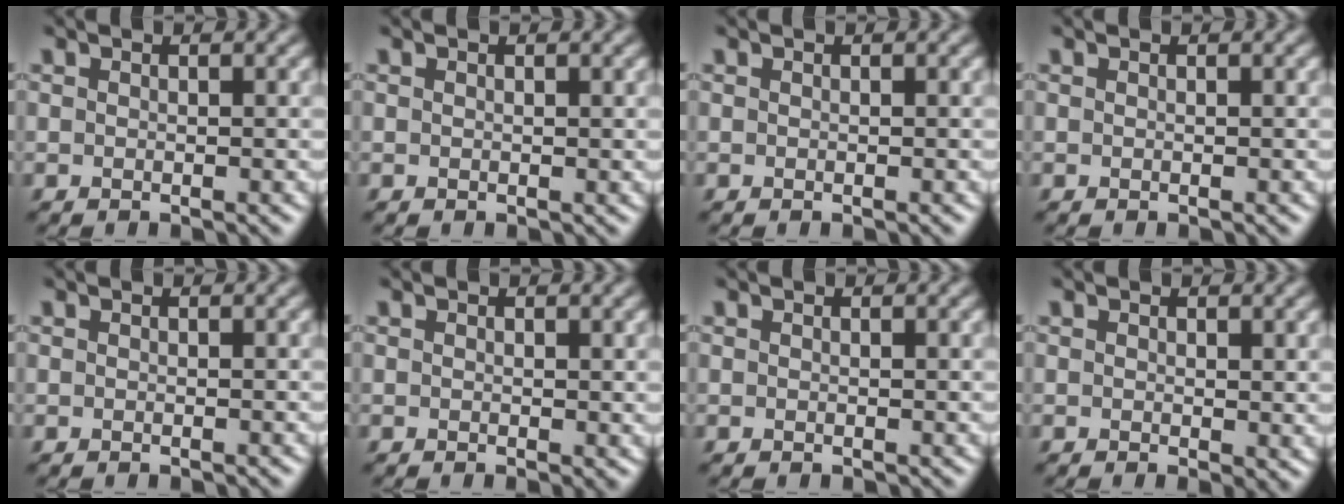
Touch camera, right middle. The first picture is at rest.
{"total": 0.0}
{"total": 0.0}
{"total": 0.0}
{"total": 0.0}
{"total": 0.7, "force": [0.1, 0.3, 0.6], "torque": [-0.003, -0.004, 0.001]}
{"total": 0.0}
{"total": 1.2, "force": [0.2, 0.5, 1.1], "torque": [-0.007, -0.005, 0.003]}